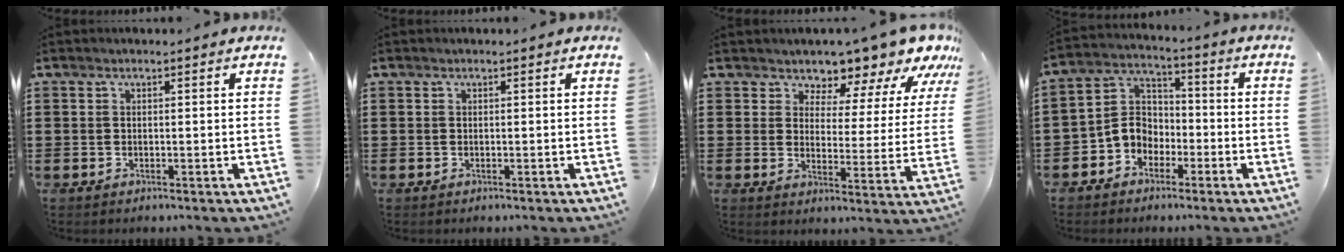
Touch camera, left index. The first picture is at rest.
{"total": 0.0}
{"total": 5.9, "force": [5.8, 1.2, 0.0], "torque": [-0.018, -0.055, 0.099]}
{"total": 5.7, "force": [-2.8, 4.6, 1.9], "torque": [-0.067, 0.003, -0.065]}